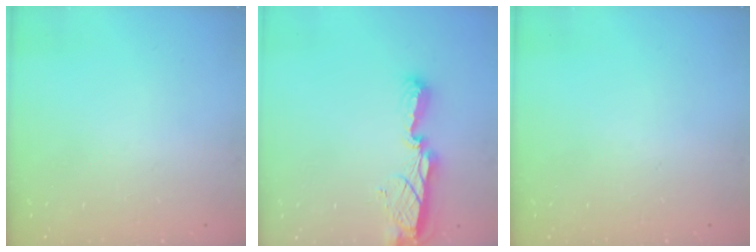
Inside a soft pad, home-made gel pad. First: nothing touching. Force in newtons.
{"total": 8.9, "press": 8.9, "slide": 0.5}
{"total": 0.0}